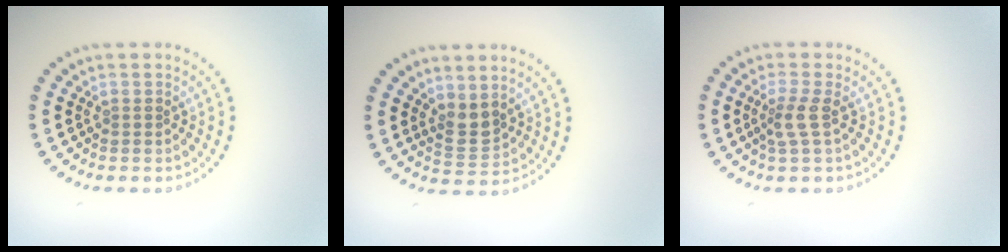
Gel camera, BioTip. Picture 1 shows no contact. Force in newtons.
{"total": 2.0, "press": 1.7, "slide": 1.1}
{"total": 1.9, "press": 1.5, "slide": 1.2}